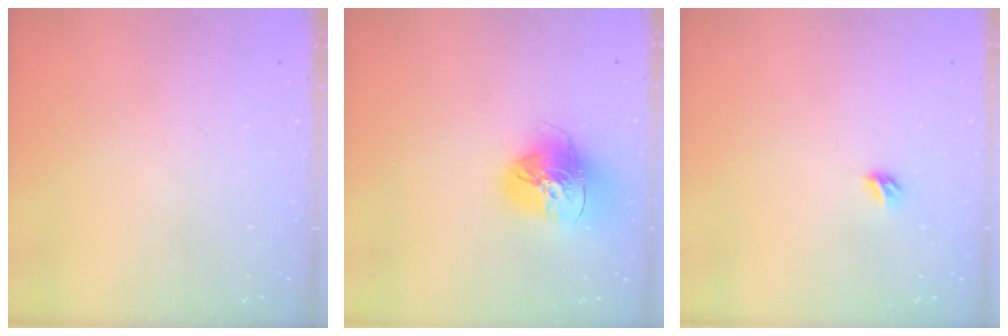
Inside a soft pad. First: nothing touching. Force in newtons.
{"total": 15.3, "press": 15.3, "slide": 1.5}
{"total": 3.8, "press": 3.8, "slide": 0.7}